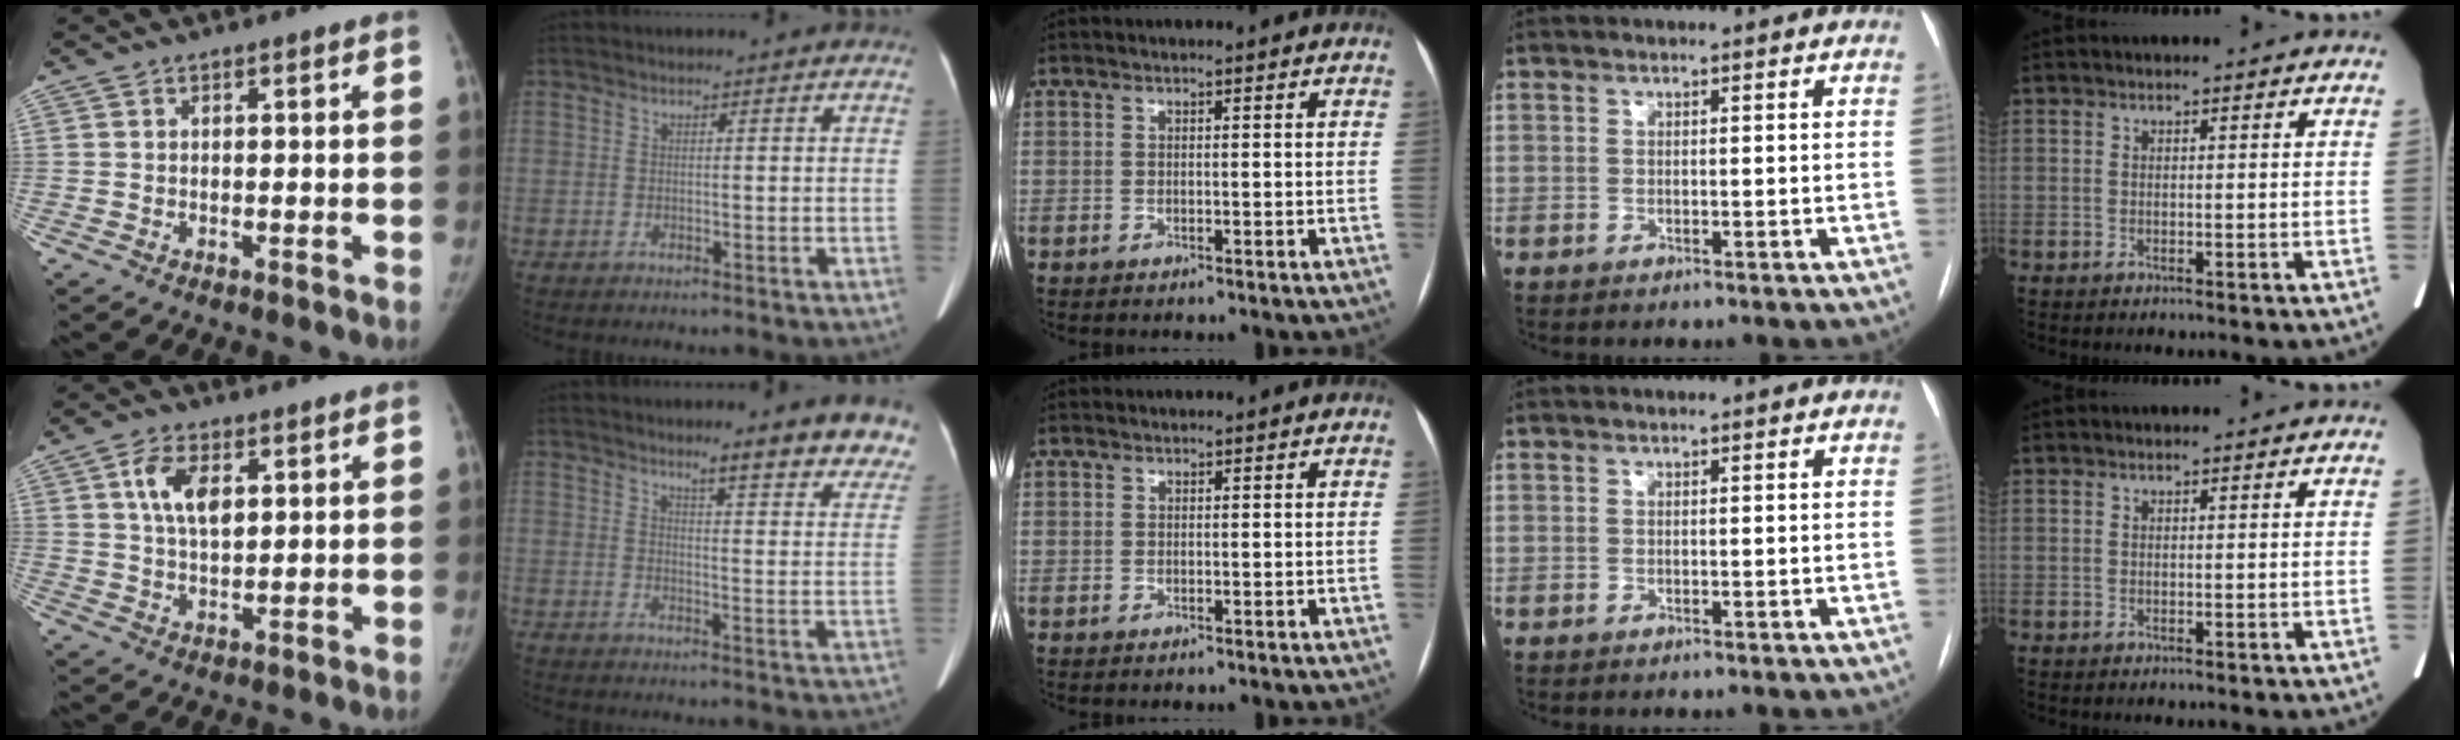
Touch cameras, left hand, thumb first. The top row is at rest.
{"thumb": {"total": 7.4, "force": [2.6, 4.0, 5.8], "torque": [-0.098, -0.008, 0.048]}, "index": {"total": 12.1, "force": [10.7, 1.3, 5.4], "torque": [-0.030, -0.051, 0.104]}, "middle": {"total": 1.7, "force": [-0.2, -1.1, -1.2], "torque": [0.024, -0.006, -0.003]}}